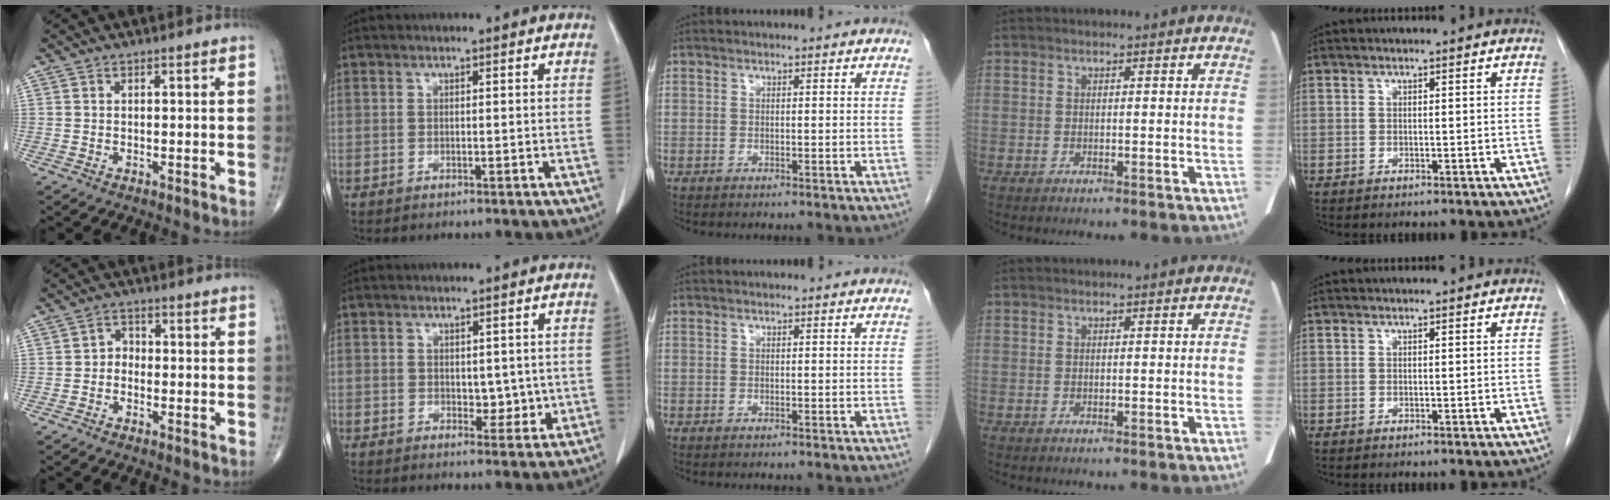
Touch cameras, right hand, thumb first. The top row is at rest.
{"thumb": {"total": 2.4, "force": [-0.9, 2.0, 1.1], "torque": [0.001, 0.013, -0.028]}, "index": {"total": 3.8, "force": [0.2, 2.4, 3.0], "torque": [-0.030, -0.006, 0.010]}}